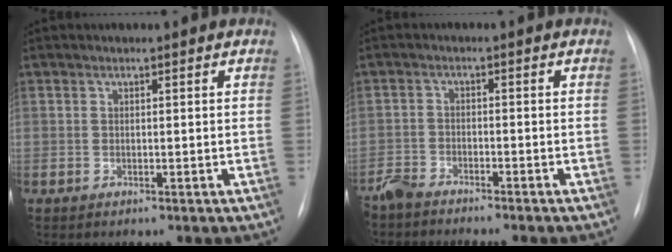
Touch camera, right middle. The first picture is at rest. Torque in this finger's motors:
{"motor_torque": [0.32, -0.29, 0.23, 0.12]}